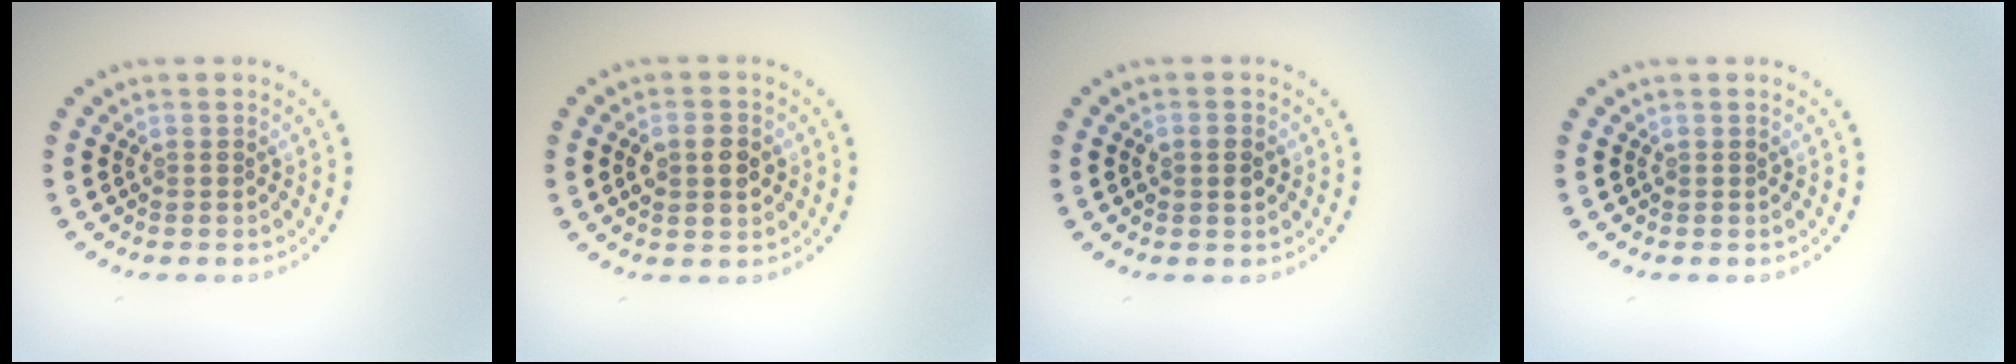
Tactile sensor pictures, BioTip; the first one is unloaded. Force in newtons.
{"total": 2.7, "press": 2.7, "slide": 0.1}
{"total": 1.3, "press": 1.3, "slide": 0.1}
{"total": 0.0}